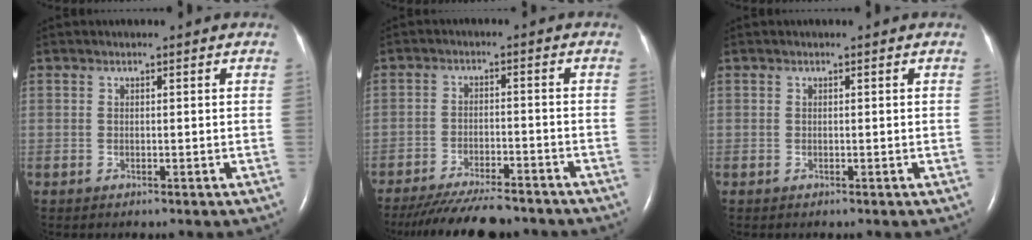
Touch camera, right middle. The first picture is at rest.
{"total": 12.8, "force": [-11.5, 2.0, 5.3], "torque": [-0.088, -0.017, -0.169]}
{"total": 0.0}